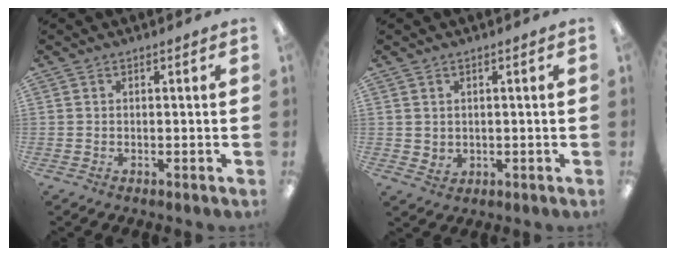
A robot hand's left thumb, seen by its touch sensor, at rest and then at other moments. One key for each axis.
{"total": 2.2, "fx": 1.5, "fy": 1.6, "fz": 0.2, "tx": 0.000, "ty": -0.006, "tz": 0.026}